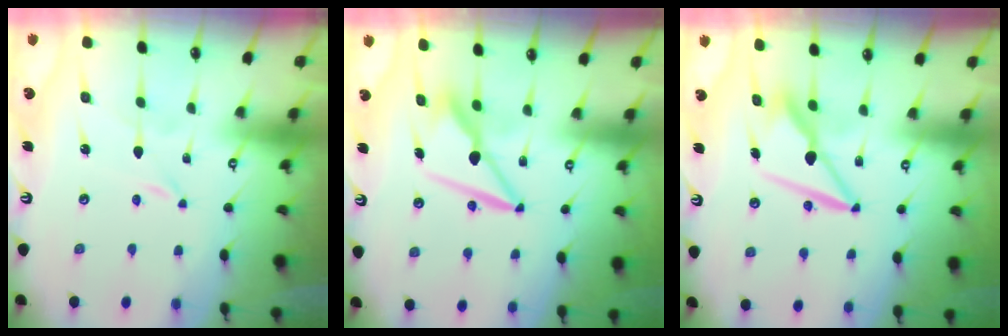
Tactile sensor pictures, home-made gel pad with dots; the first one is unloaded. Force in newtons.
{"total": 9.7, "press": 9.6, "slide": 0.9}
{"total": 9.7, "press": 9.6, "slide": 0.9}